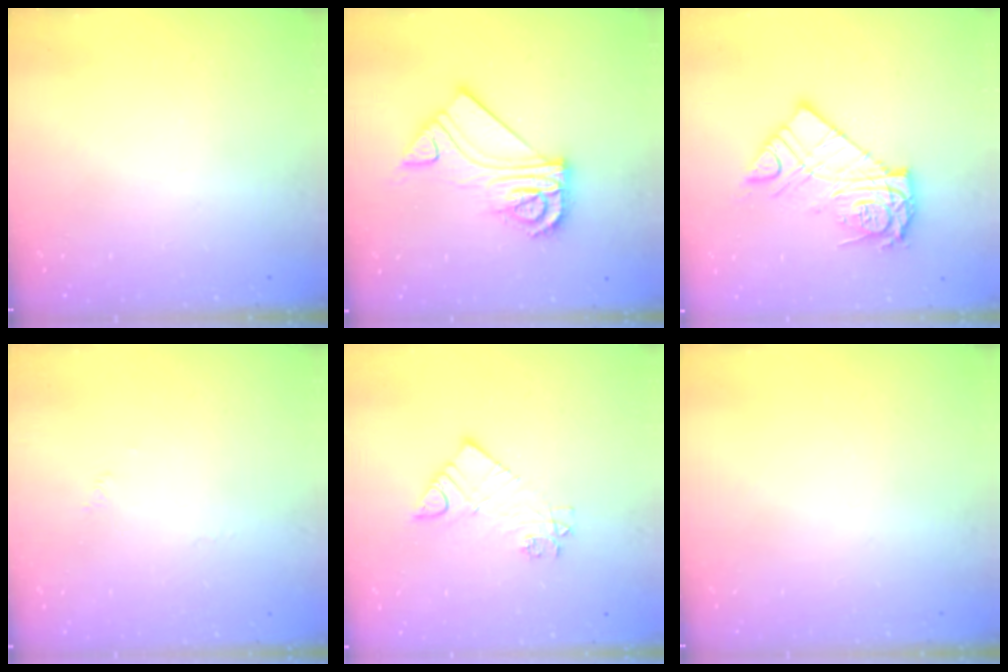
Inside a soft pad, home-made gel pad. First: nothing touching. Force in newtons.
{"total": 13.3, "press": 13.3, "slide": 1.3}
{"total": 12.9, "press": 12.9, "slide": 1.0}
{"total": 1.7, "press": 1.6, "slide": 0.4}
{"total": 9.3, "press": 9.3, "slide": 0.7}
{"total": 0.0}